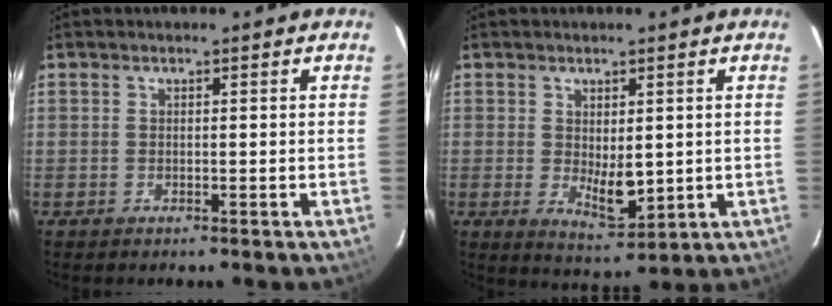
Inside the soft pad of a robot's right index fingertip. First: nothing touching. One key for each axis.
{"total": 5.9, "fx": 0.1, "fy": 3.0, "fz": 5.1, "tx": -0.080, "ty": -0.016, "tz": 0.012}